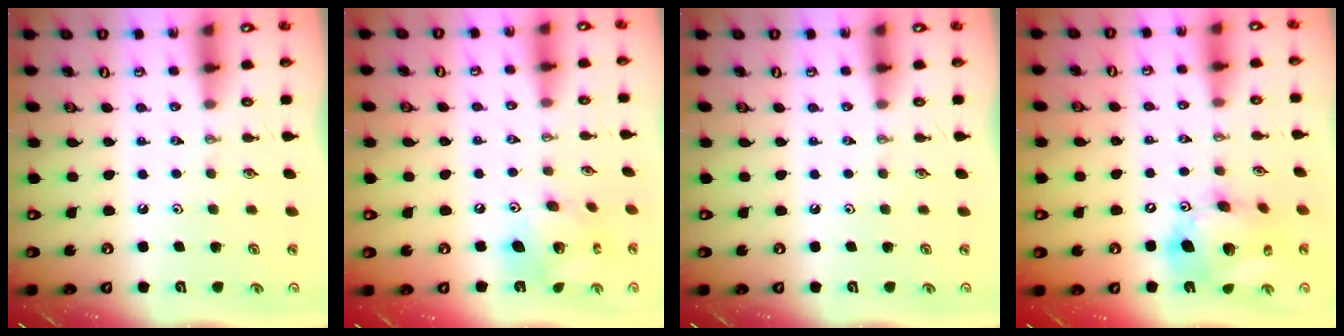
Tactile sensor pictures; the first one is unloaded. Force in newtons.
{"total": 13.4, "press": 13.4, "slide": 1.4}
{"total": 0.0}
{"total": 16.9, "press": 16.7, "slide": 2.6}